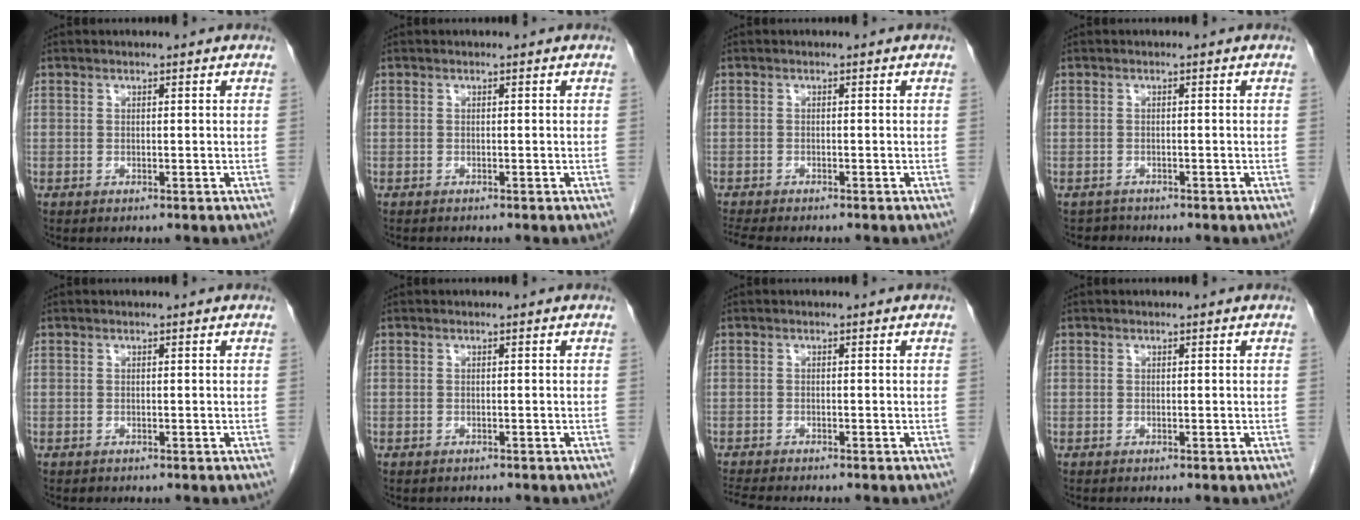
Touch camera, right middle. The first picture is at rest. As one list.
[{"total": 0.9, "force": [-0.8, 0.2, 0.2], "torque": [-0.008, -0.002, -0.013]}, {"total": 5.5, "force": [-4.8, 1.0, 2.5], "torque": [-0.039, -0.010, -0.074]}, {"total": 1.3, "force": [-1.1, 0.4, -0.6], "torque": [0.006, -0.002, -0.019]}, {"total": 0.0}, {"total": 1.1, "force": [-0.9, 0.5, 0.1], "torque": [-0.010, 0.000, -0.013]}, {"total": 4.4, "force": [-4.0, 0.4, 1.8], "torque": [-0.030, -0.014, -0.066]}, {"total": 0.0}]